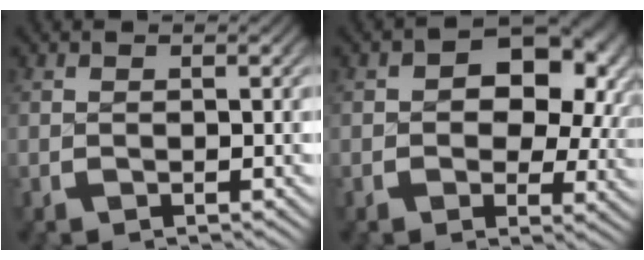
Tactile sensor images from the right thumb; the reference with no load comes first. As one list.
[{"total": 7.8, "force": [1.1, 5.5, 5.4], "torque": [-0.067, -0.010, 0.013]}]